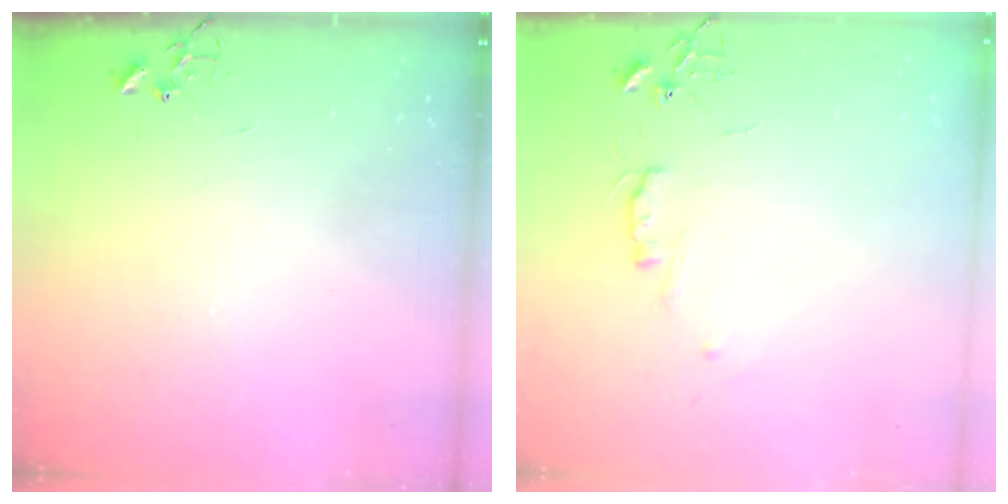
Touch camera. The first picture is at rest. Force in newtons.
{"total": 5.8, "press": 5.7, "slide": 0.7}